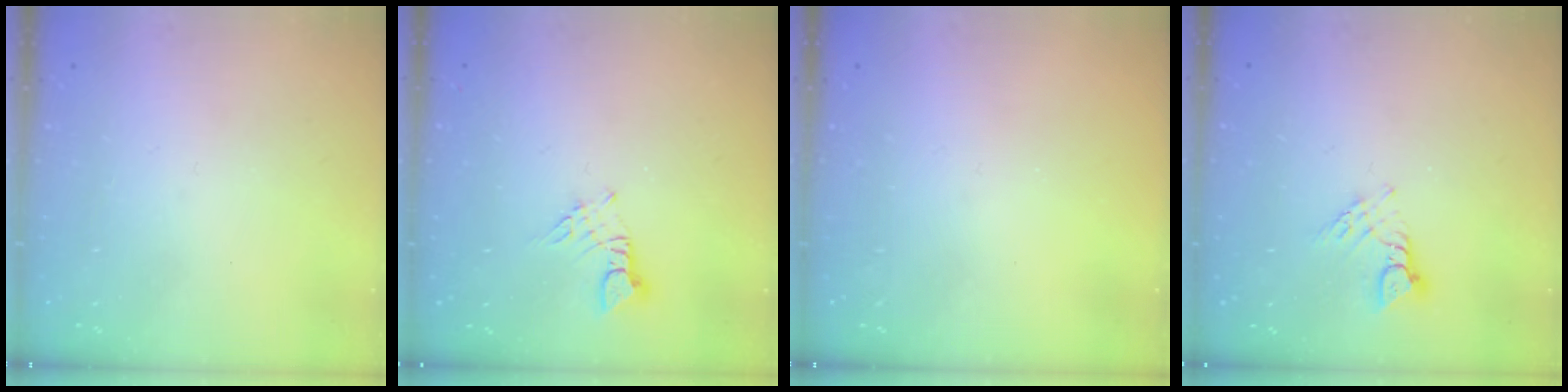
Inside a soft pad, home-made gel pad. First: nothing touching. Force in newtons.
{"total": 2.3, "press": 2.3, "slide": 0.3}
{"total": 0.0}
{"total": 6.7, "press": 6.6, "slide": 0.5}